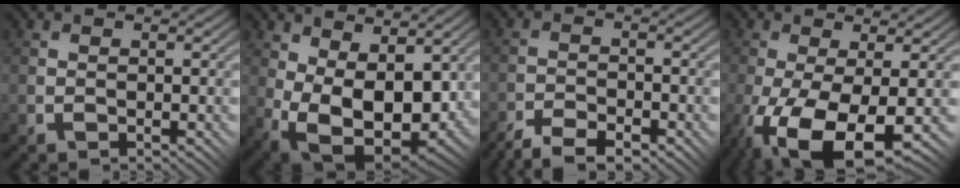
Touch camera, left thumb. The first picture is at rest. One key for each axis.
{"total": 12.5, "fx": 0.3, "fy": 7.0, "fz": 10.4, "tx": -0.188, "ty": -0.038, "tz": 0.033}
{"total": 5.1, "fx": -4.2, "fy": 1.3, "fz": 2.5, "tx": -0.041, "ty": 0.001, "tz": -0.079}
{"total": 10.4, "fx": -4.3, "fy": 4.1, "fz": 8.6, "tx": -0.187, "ty": -0.035, "tz": -0.061}